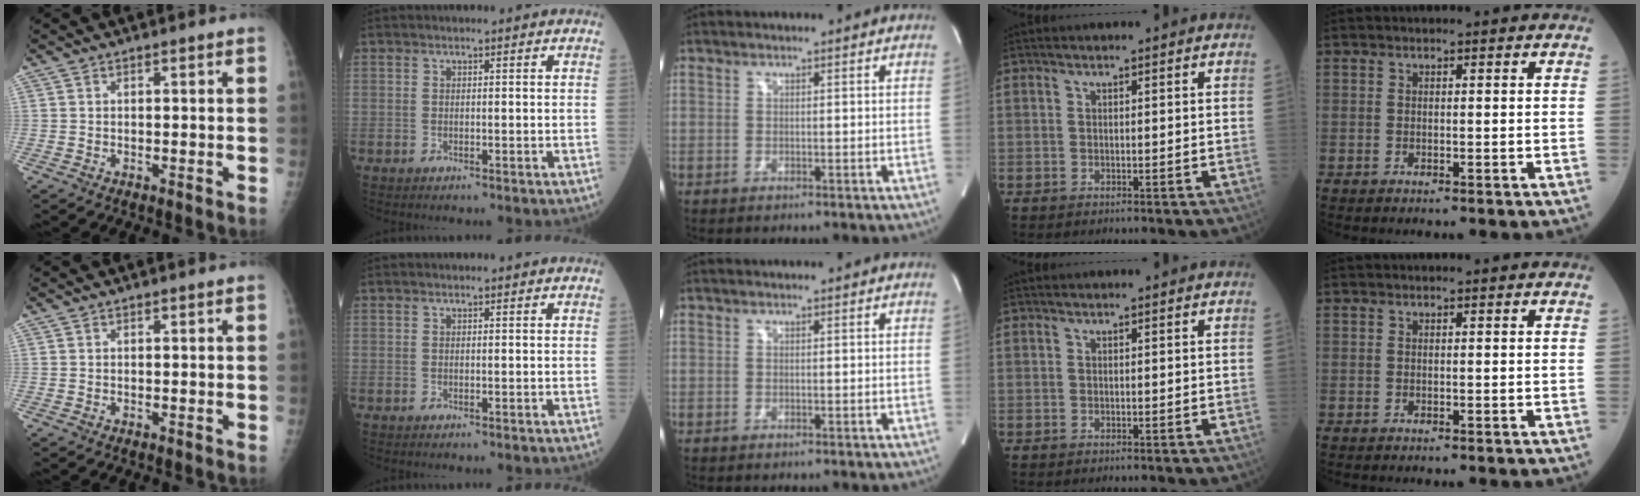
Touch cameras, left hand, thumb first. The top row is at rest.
{}